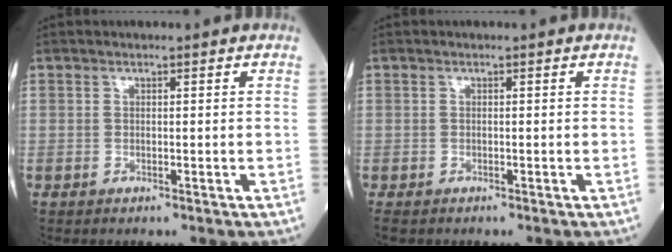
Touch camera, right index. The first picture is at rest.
{"total": 1.3, "force": [-1.1, 0.7, 0.3], "torque": [-0.010, -0.002, -0.017]}